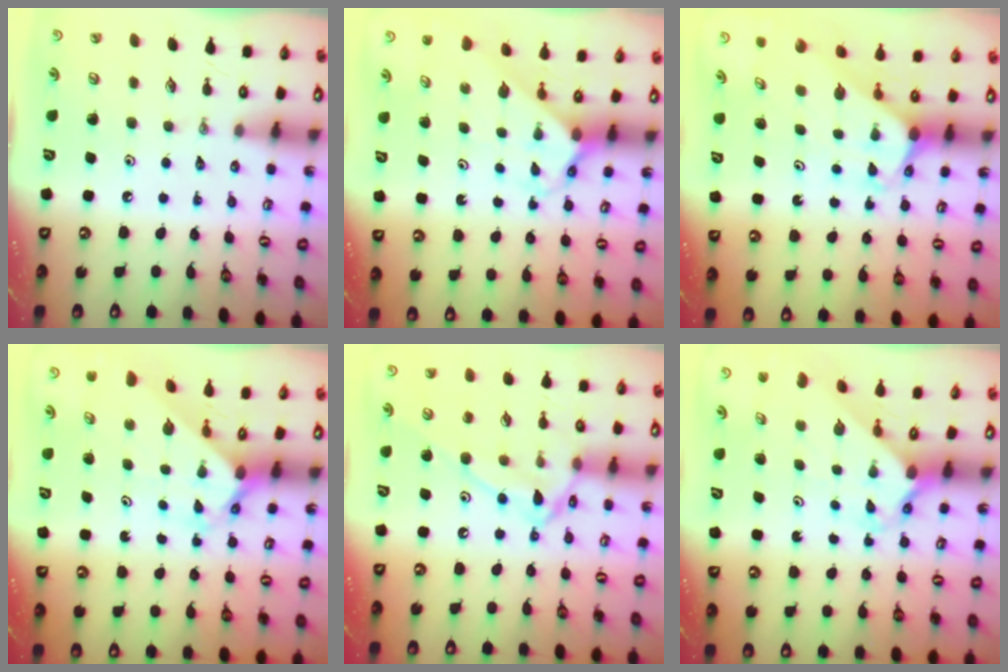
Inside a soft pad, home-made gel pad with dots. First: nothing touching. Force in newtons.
{"total": 2.4, "press": 2.4, "slide": 0.2}
{"total": 1.9, "press": 1.9, "slide": 0.1}
{"total": 2.2, "press": 2.2, "slide": 0.2}
{"total": 13.1, "press": 13.1, "slide": 0.9}
{"total": 2.4, "press": 2.4, "slide": 0.2}